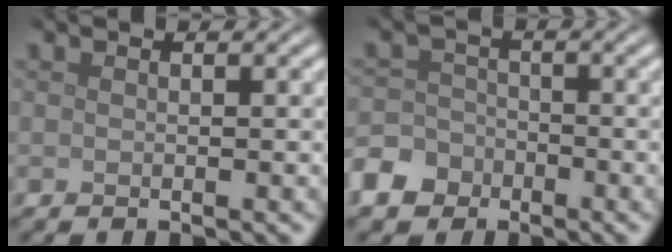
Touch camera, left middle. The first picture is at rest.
{"total": 4.6, "force": [-3.0, 3.3, 1.0], "torque": [-0.012, -0.005, -0.063]}